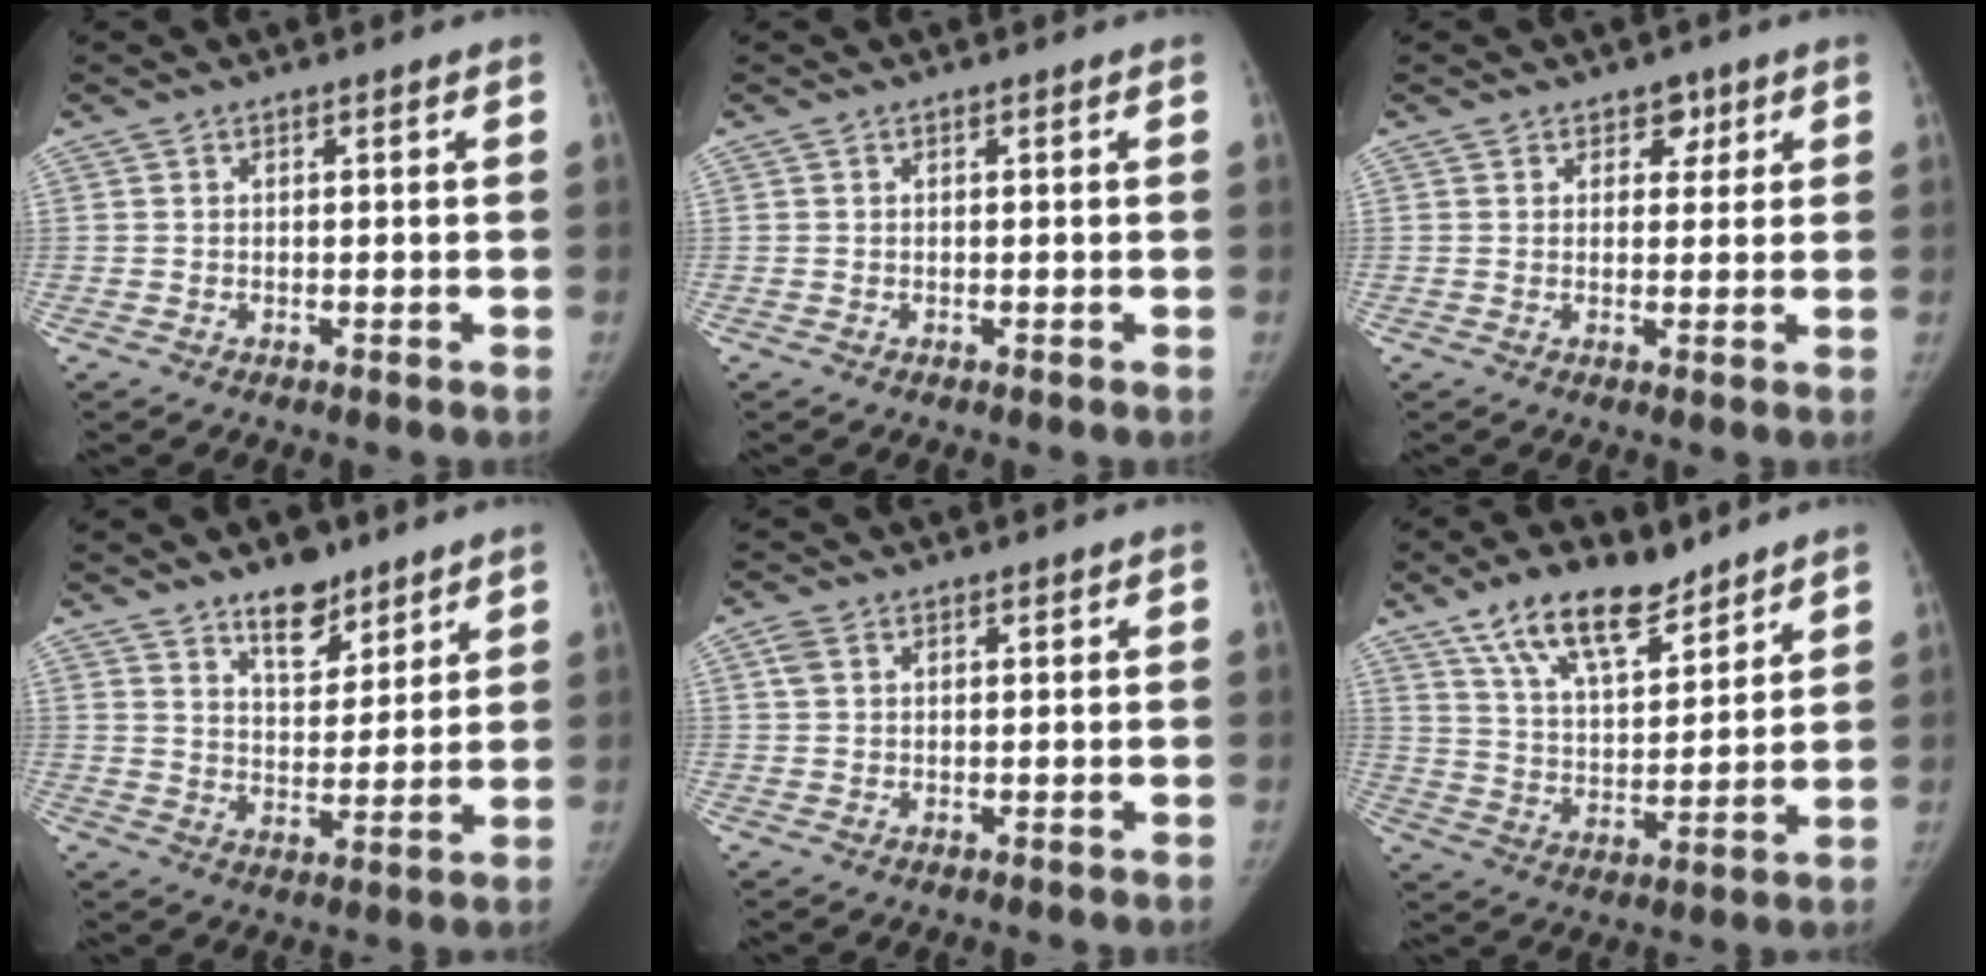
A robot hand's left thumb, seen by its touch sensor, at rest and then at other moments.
{"total": 0.0}
{"total": 3.1, "force": [1.7, 2.3, 1.1], "torque": [0.013, -0.007, 0.021]}
{"total": 8.9, "force": [6.5, 4.3, 4.2], "torque": [-0.035, -0.046, 0.109]}
{"total": 2.4, "force": [1.2, 1.6, 1.3], "torque": [-0.025, 0.004, 0.026]}
{"total": 14.5, "force": [10.1, 6.1, 8.4], "torque": [-0.115, -0.052, 0.184]}